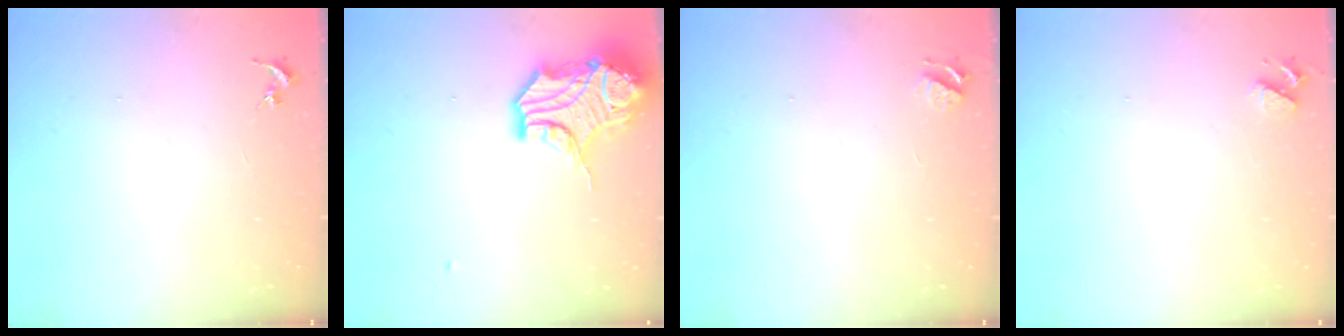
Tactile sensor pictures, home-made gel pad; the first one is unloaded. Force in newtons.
{"total": 15.8, "press": 15.6, "slide": 2.2}
{"total": 3.9, "press": 3.9, "slide": 0.4}
{"total": 4.1, "press": 4.0, "slide": 0.6}